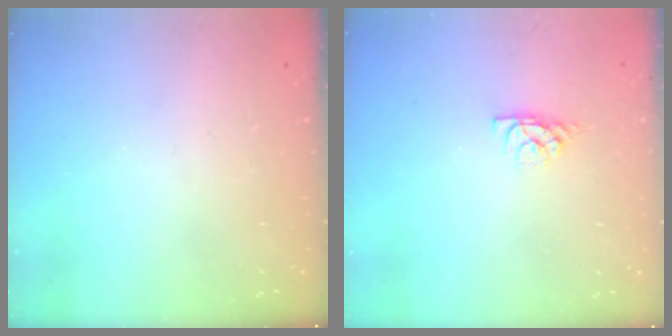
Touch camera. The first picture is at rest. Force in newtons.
{"total": 4.6, "press": 4.6, "slide": 0.5}